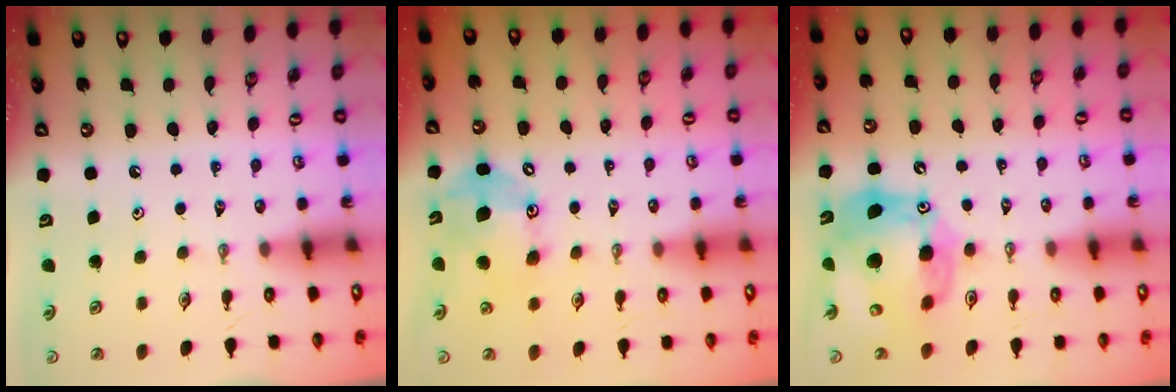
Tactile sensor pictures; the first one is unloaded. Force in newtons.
{"total": 11.8, "press": 11.3, "slide": 3.3}
{"total": 18.0, "press": 17.8, "slide": 2.2}